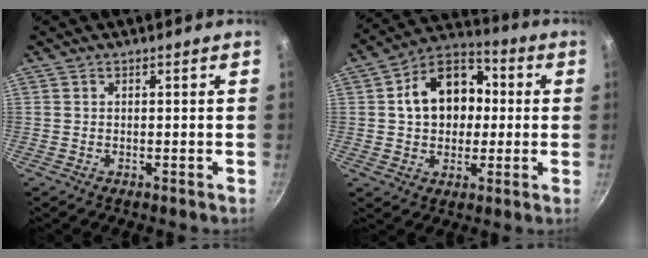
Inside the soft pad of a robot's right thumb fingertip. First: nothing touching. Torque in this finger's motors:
{"motor_torque": [-0.12, 0.38, 0.34, -0.16, 0.24]}